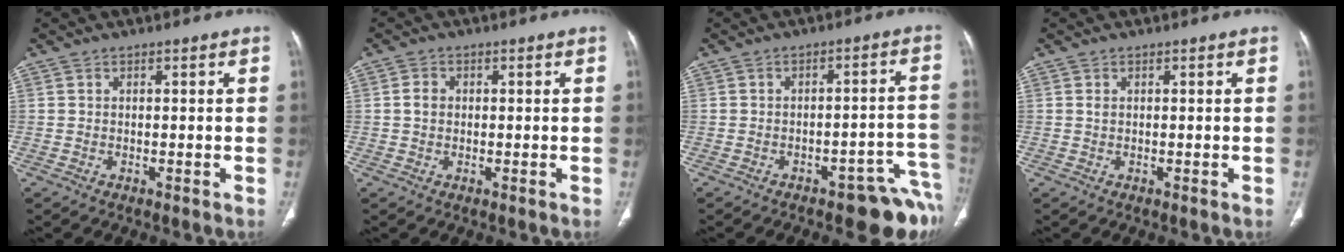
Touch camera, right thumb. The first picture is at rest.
{"total": 2.1, "force": [0.0, 1.7, 1.2], "torque": [-0.019, 0.005, -0.001]}
{"total": 11.5, "force": [-7.6, 4.0, 7.6], "torque": [-0.040, 0.063, -0.096]}
{"total": 0.6, "force": [0.0, 0.3, 0.5], "torque": [-0.008, 0.001, 0.001]}